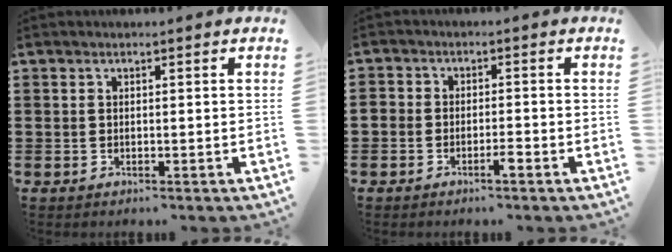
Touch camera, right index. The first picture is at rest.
{"total": 2.1, "force": [-1.7, 0.8, 0.9], "torque": [-0.021, 0.005, -0.033]}